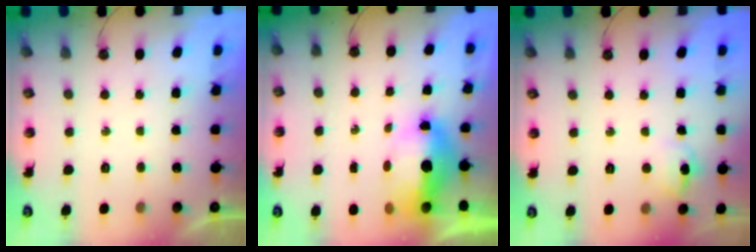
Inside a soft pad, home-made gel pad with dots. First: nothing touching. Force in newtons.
{"total": 9.1, "press": 9.0, "slide": 1.3}
{"total": 8.1, "press": 8.1, "slide": 0.8}